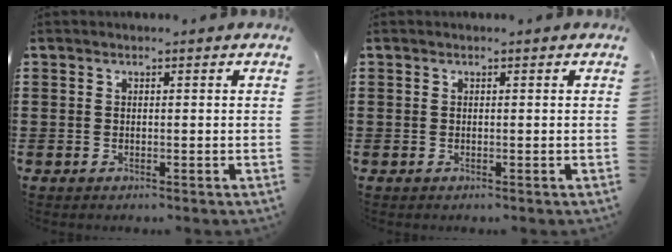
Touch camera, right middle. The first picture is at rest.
{"total": 0.0}